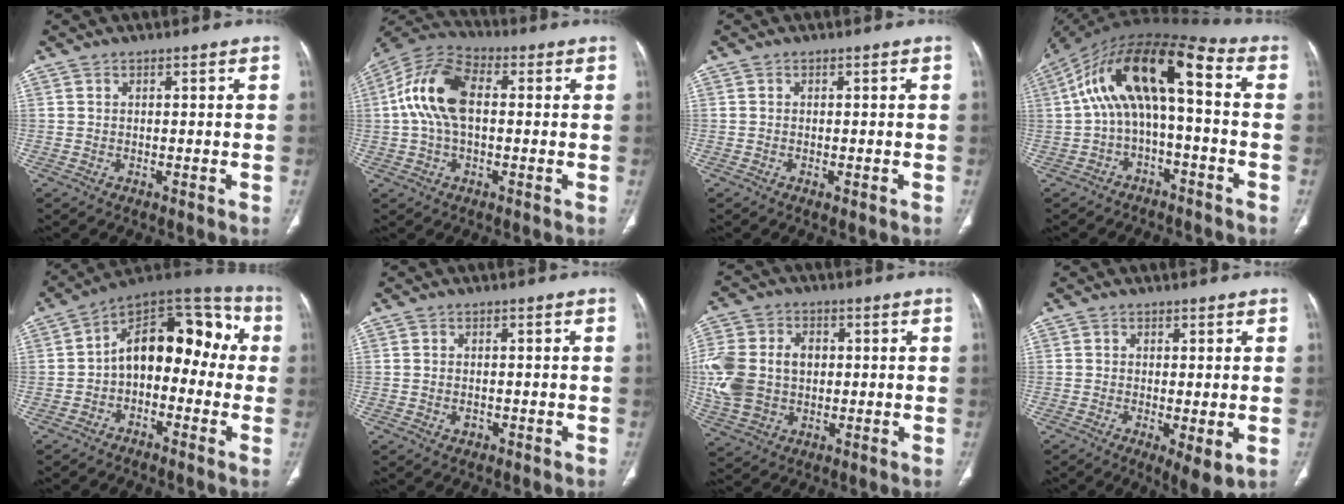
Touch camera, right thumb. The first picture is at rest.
{"total": 12.9, "force": [1.0, 7.4, 10.6], "torque": [-0.215, 0.031, 0.010]}
{"total": 1.0, "force": [-0.4, 0.4, 0.7], "torque": [-0.014, -0.003, -0.003]}
{"total": 15.7, "force": [0.1, 6.3, 14.4], "torque": [-0.260, 0.070, -0.004]}
{"total": 15.9, "force": [-0.6, 9.9, 12.4], "torque": [-0.137, 0.062, -0.028]}
{"total": 1.4, "force": [-0.4, 1.1, 0.8], "torque": [-0.012, 0.004, -0.003]}
{"total": 16.4, "force": [0.5, 12.4, 10.7], "torque": [-0.244, 0.016, 0.020]}
{"total": 5.4, "force": [-1.3, 1.7, 5.0], "torque": [-0.087, -0.021, -0.018]}